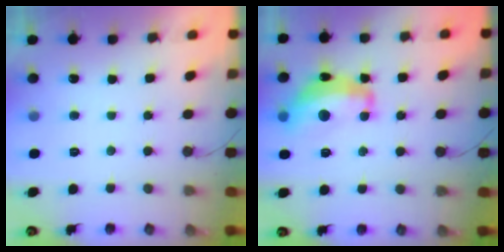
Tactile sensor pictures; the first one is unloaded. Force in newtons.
{"total": 14.3, "press": 14.2, "slide": 1.1}